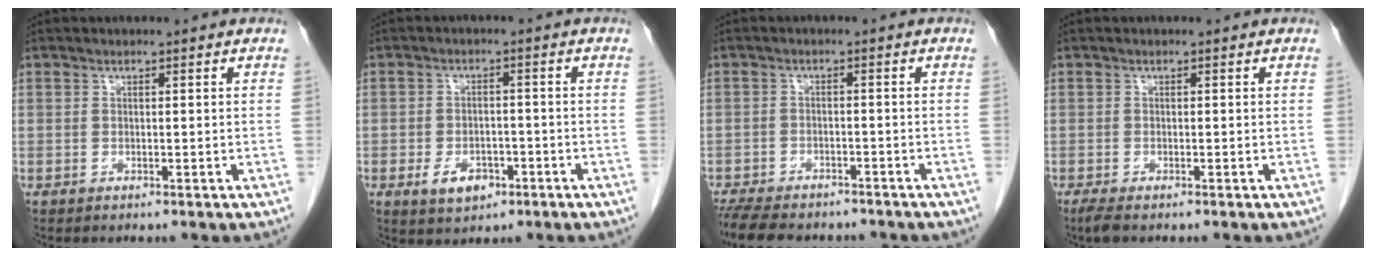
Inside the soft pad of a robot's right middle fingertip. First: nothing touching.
{"total": 4.9, "force": [-2.3, 3.0, 3.0], "torque": [-0.053, 0.001, -0.030]}
{"total": 12.8, "force": [-10.7, 4.6, 5.3], "torque": [-0.120, -0.012, -0.149]}
{"total": 1.7, "force": [-1.3, 0.3, 1.1], "torque": [-0.027, -0.008, -0.023]}